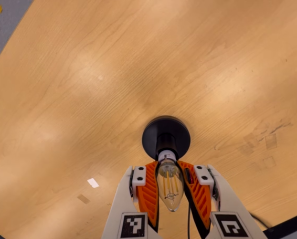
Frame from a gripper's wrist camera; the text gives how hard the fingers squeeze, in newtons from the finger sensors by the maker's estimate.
{"total": 22.4, "left": 25.5, "right": 19.2}